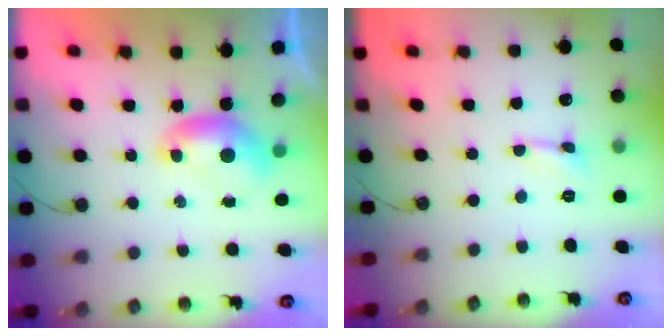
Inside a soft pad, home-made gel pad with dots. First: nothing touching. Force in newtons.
{"total": 0.8, "press": 0.7, "slide": 0.3}